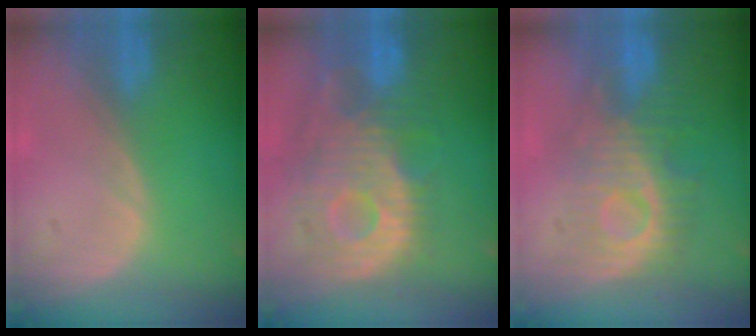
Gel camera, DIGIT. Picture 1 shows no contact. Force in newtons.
{"total": 12.3, "press": 10.9, "slide": 5.7}
{"total": 8.8, "press": 8.7, "slide": 1.1}